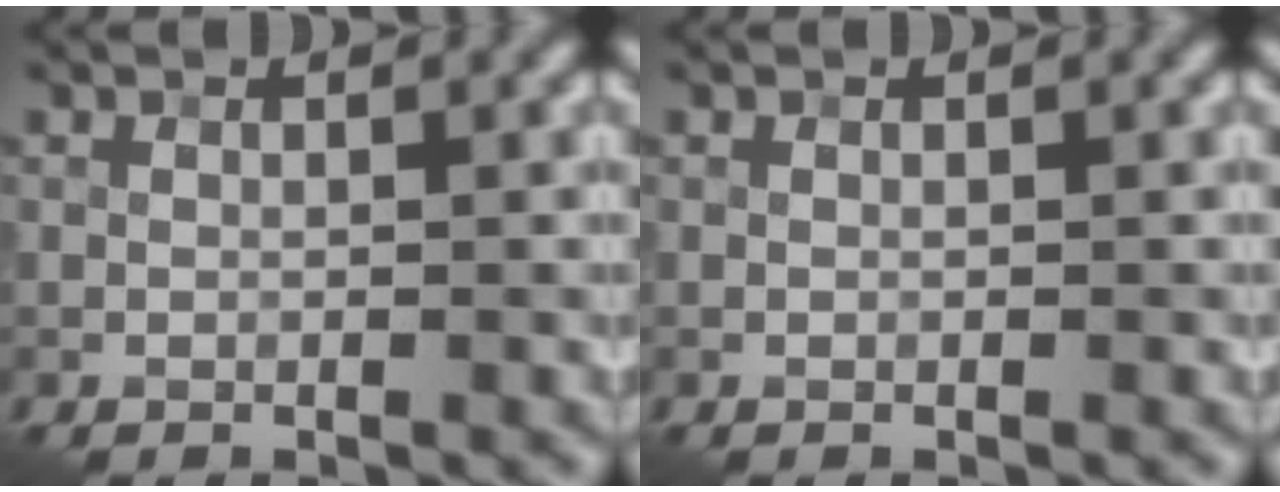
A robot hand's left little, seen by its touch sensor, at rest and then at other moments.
{"total": 0.0}